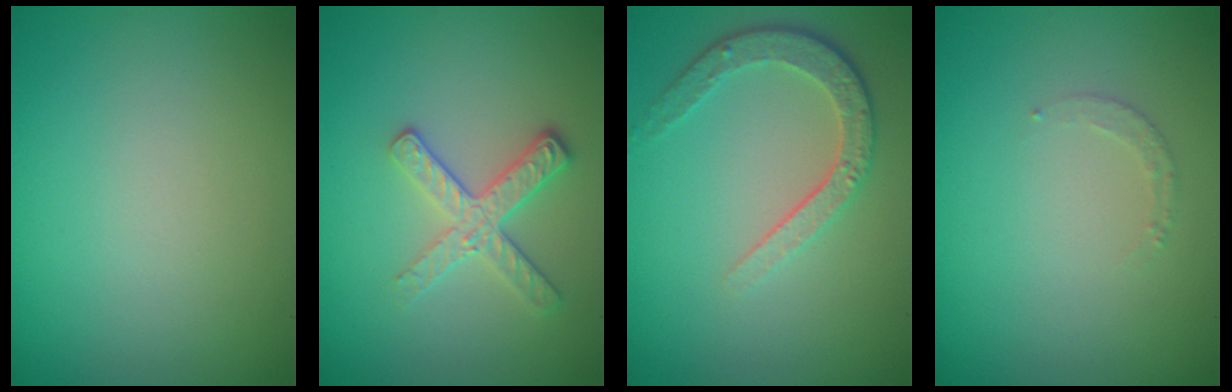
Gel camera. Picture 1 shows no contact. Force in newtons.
{"total": 2.7, "press": 2.4, "slide": 1.2}
{"total": 3.5, "press": 2.8, "slide": 2.0}
{"total": 0.9, "press": 0.9, "slide": 0.2}